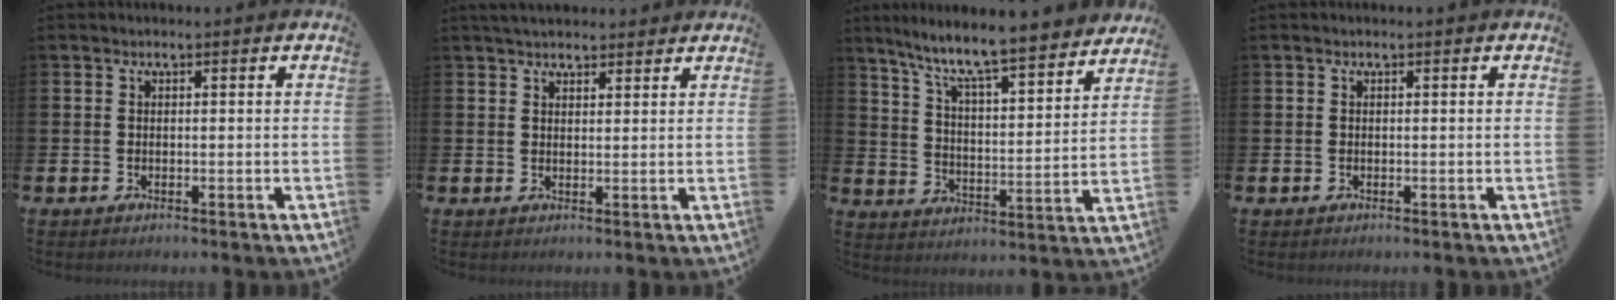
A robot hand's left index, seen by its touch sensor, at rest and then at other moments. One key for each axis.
{"total": 3.5, "fx": 3.3, "fy": 0.9, "fz": 0.8, "tx": -0.020, "ty": -0.007, "tz": 0.060}
{"total": 8.8, "fx": 8.2, "fy": 0.4, "fz": 3.3, "tx": -0.095, "ty": -0.066, "tz": 0.136}
{"total": 0.0}